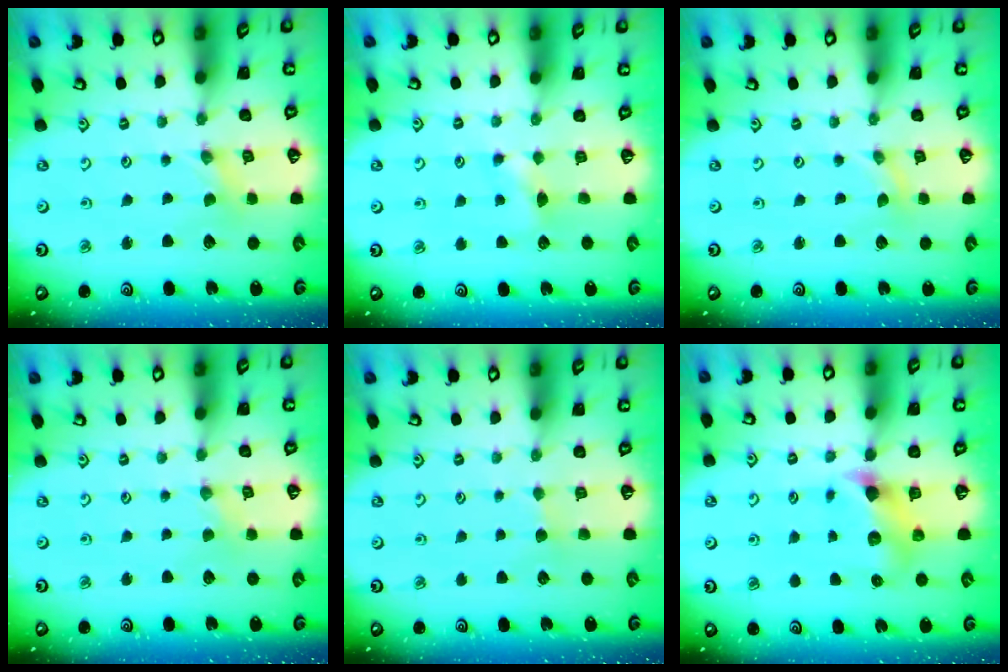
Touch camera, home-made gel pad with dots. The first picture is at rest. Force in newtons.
{"total": 4.6, "press": 4.5, "slide": 0.8}
{"total": 0.0}
{"total": 1.2, "press": 1.2, "slide": 0.3}
{"total": 2.3, "press": 2.2, "slide": 0.4}
{"total": 7.2, "press": 7.2, "slide": 0.4}